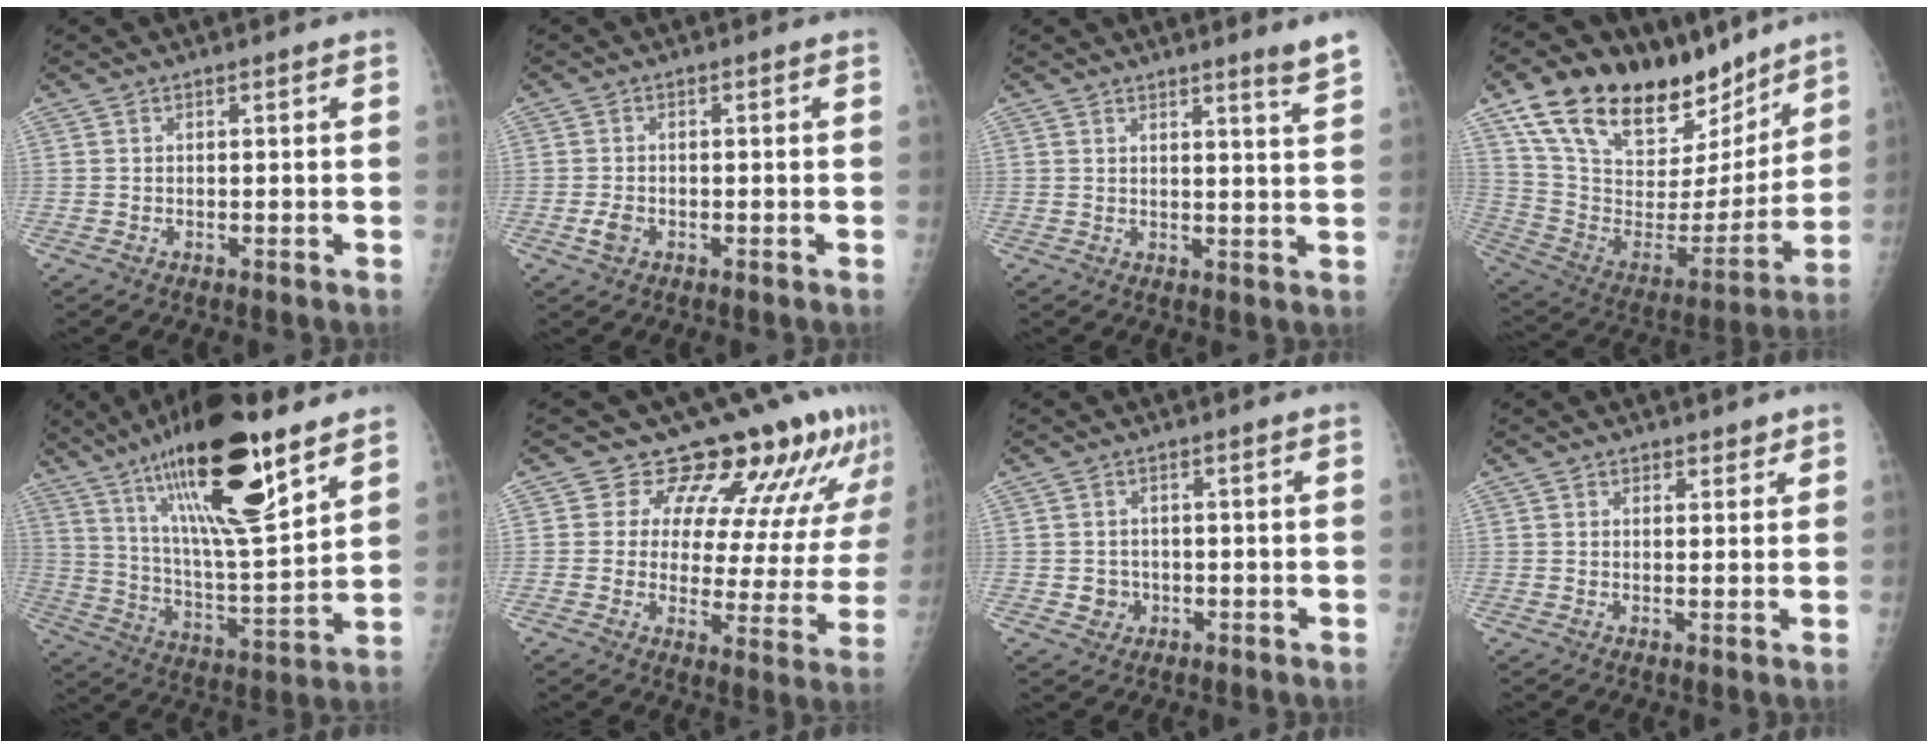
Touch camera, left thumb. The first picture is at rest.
{"total": 2.3, "force": [-0.8, 1.6, 1.4], "torque": [-0.026, 0.001, -0.015]}
{"total": 4.0, "force": [3.2, -0.6, 2.2], "torque": [-0.031, -0.035, 0.041]}
{"total": 29.1, "force": [20.9, 13.3, 15.4], "torque": [-0.223, -0.062, 0.349]}
{"total": 24.3, "force": [14.4, 5.6, 18.8], "torque": [-0.314, -0.053, 0.251]}
{"total": 16.7, "force": [13.6, 7.3, 6.4], "torque": [-0.023, -0.079, 0.151]}
{"total": 2.7, "force": [-0.5, 2.6, 0.7], "torque": [0.003, 0.005, -0.003]}
{"total": 2.4, "force": [1.6, 1.9, 0.0], "torque": [0.028, -0.007, 0.013]}